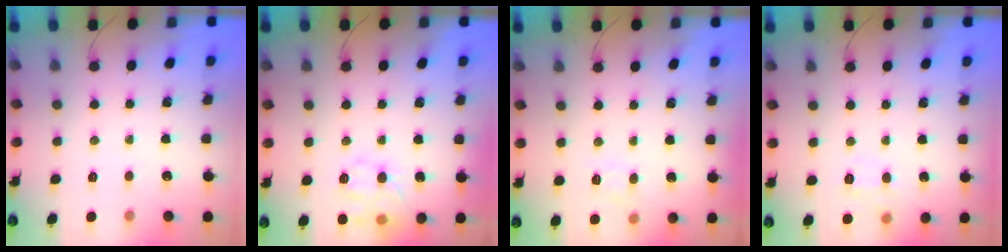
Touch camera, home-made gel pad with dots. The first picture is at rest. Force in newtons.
{"total": 12.0, "press": 11.9, "slide": 0.8}
{"total": 5.4, "press": 5.2, "slide": 1.3}
{"total": 6.6, "press": 6.4, "slide": 1.3}